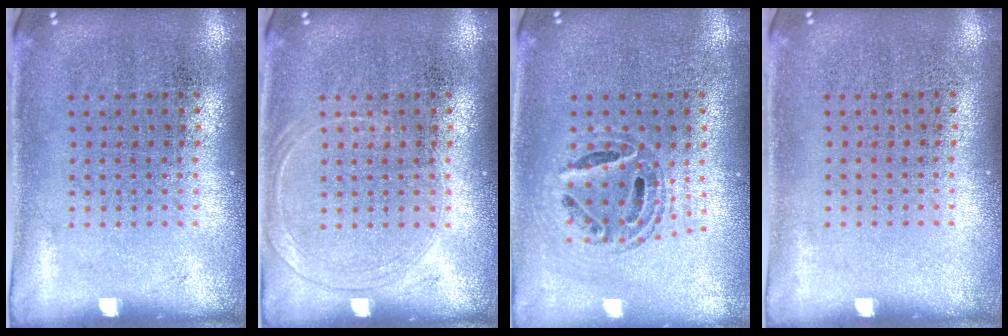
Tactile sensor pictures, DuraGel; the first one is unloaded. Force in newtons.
{"total": 1.2, "press": 1.1, "slide": 0.3}
{"total": 0.7, "press": 0.7, "slide": 0.1}
{"total": 0.0}